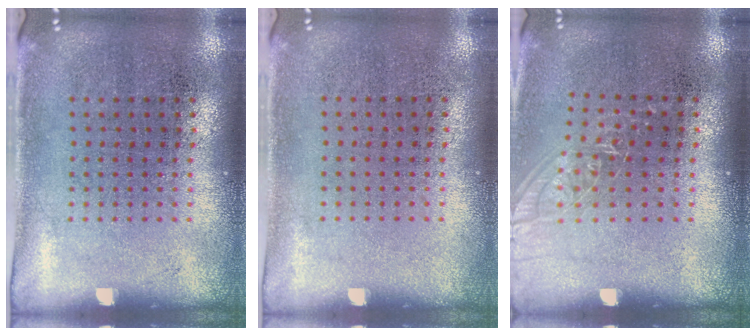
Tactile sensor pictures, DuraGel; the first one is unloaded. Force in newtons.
{"total": 0.0}
{"total": 1.0, "press": 1.0, "slide": 0.3}